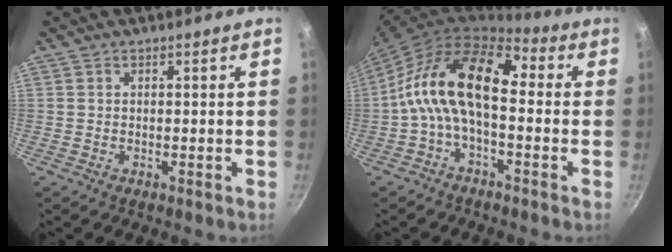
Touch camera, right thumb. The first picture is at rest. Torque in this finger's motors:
{"motor_torque": [1.23, 3.38, 1.70, -0.89, 0.27]}